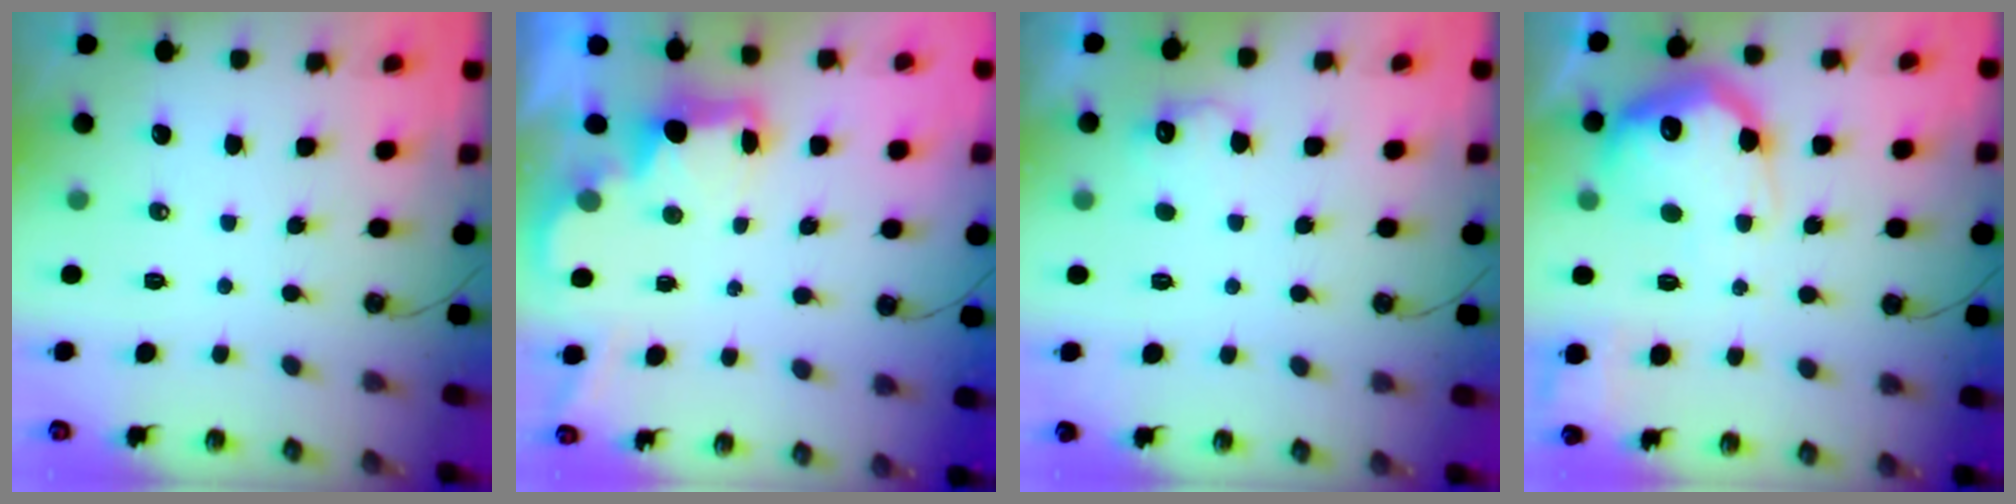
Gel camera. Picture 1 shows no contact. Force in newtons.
{"total": 3.0, "press": 2.9, "slide": 0.6}
{"total": 7.2, "press": 7.1, "slide": 1.3}
{"total": 24.4, "press": 24.3, "slide": 2.0}